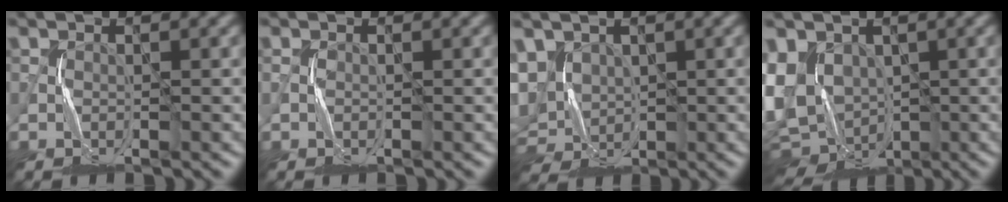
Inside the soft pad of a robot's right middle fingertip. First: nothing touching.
{"total": 0.7, "force": [-0.2, 0.7, -0.1], "torque": [0.003, -0.001, -0.004]}
{"total": 6.7, "force": [1.8, 5.0, 4.1], "torque": [-0.093, 0.011, 0.037]}
{"total": 9.9, "force": [-1.7, 7.5, 6.2], "torque": [-0.120, -0.014, -0.019]}